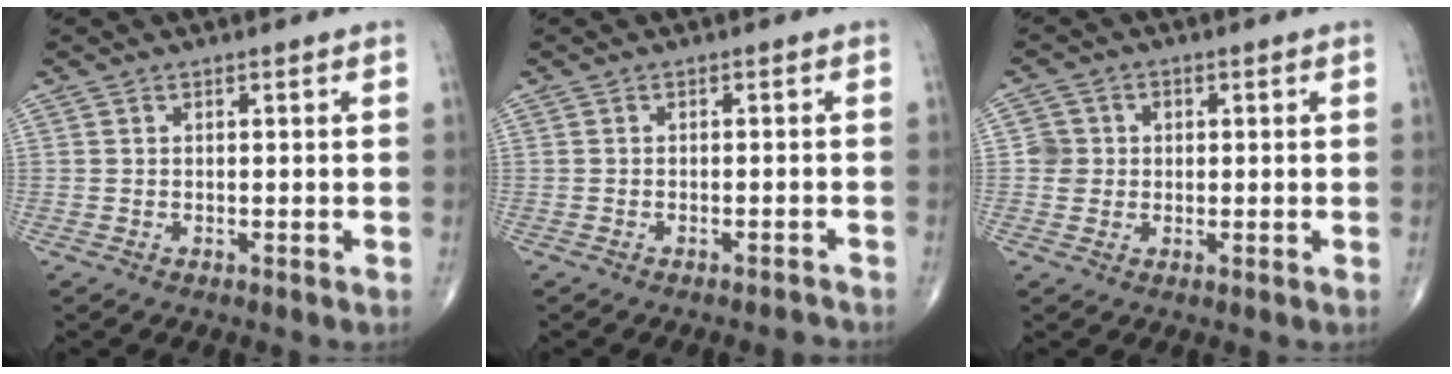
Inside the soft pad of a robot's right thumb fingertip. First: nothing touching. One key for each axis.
{"total": 1.5, "fx": -1.5, "fy": 0.0, "fz": 0.3, "tx": -0.012, "ty": 0.013, "tz": -0.017}
{"total": 3.6, "fx": 0.3, "fy": 3.5, "fz": 0.6, "tx": 0.017, "ty": 0.007, "tz": 0.001}